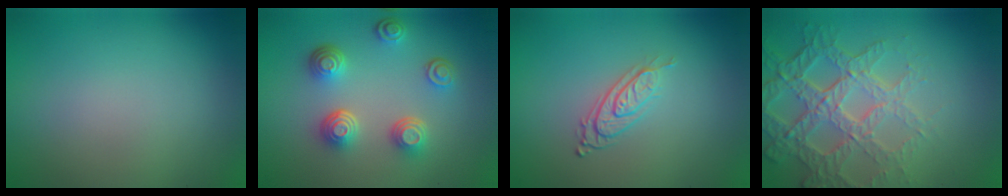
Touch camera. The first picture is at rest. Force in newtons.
{"total": 4.5, "press": 3.5, "slide": 2.9}
{"total": 2.9, "press": 1.9, "slide": 2.1}
{"total": 6.7, "press": 5.2, "slide": 4.2}